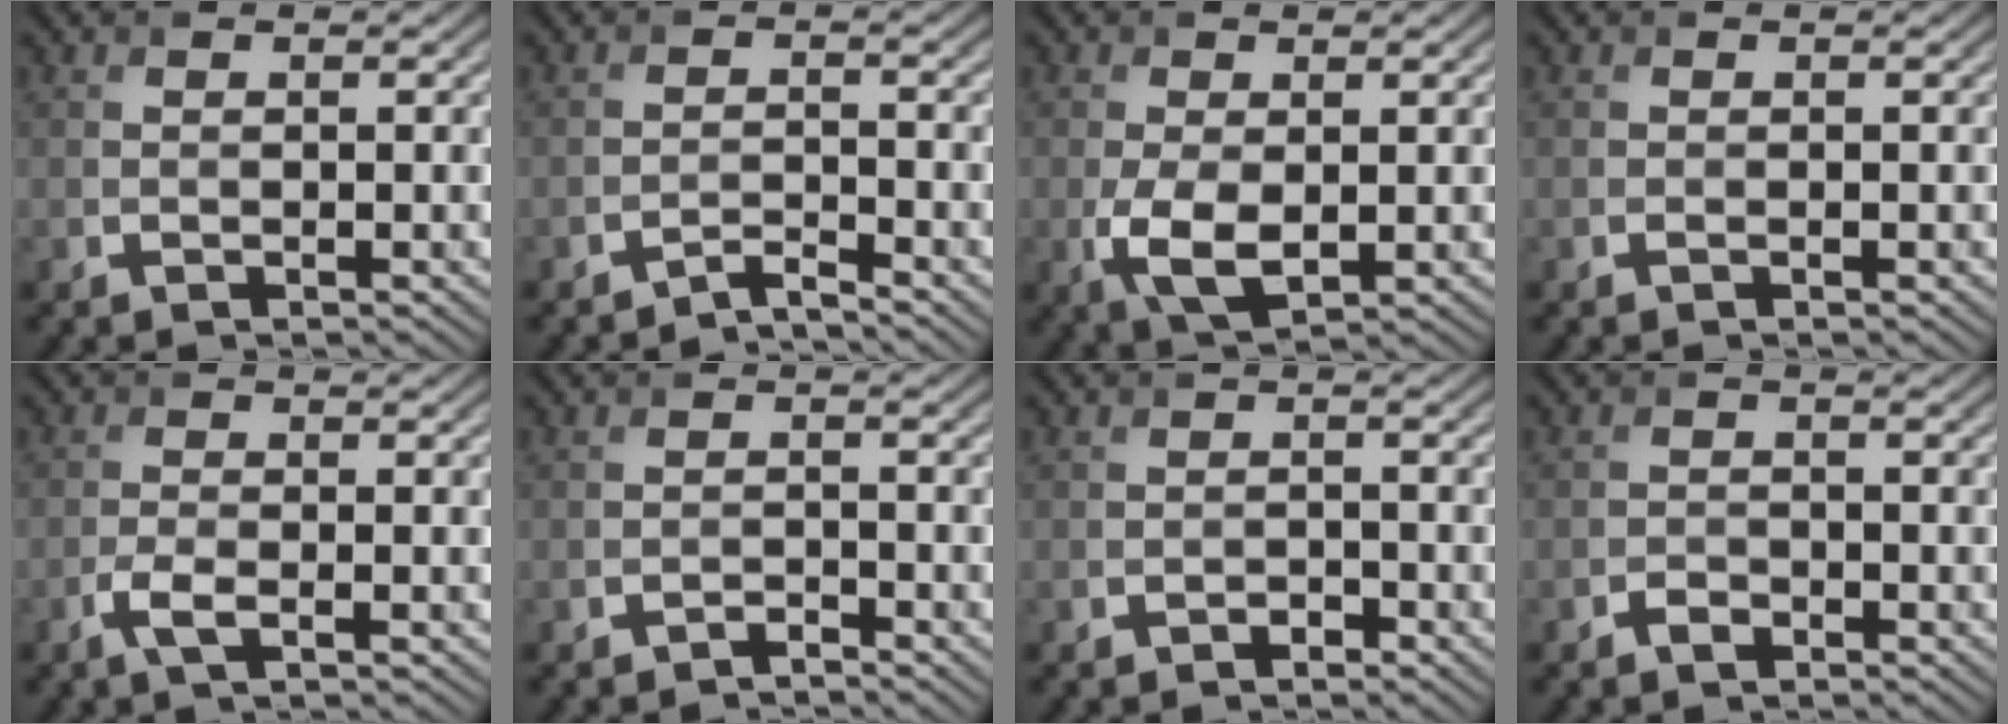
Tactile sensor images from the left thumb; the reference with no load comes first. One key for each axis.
{"total": 1.9, "fx": -1.8, "fy": 0.1, "fz": 0.6, "tx": -0.007, "ty": 0.002, "tz": -0.043}
{"total": 4.7, "fx": -0.7, "fy": 2.6, "fz": 3.9, "tx": -0.094, "ty": -0.014, "tz": -0.008}
{"total": 0.0}
{"total": 2.3, "fx": -1.2, "fy": 0.7, "fz": 1.9, "tx": -0.047, "ty": 0.000, "tz": -0.028}
{"total": 1.1, "fx": -1.1, "fy": 0.1, "fz": 0.3, "tx": -0.004, "ty": 0.001, "tz": -0.023}
{"total": 1.0, "fx": -0.8, "fy": 0.5, "fz": 0.4, "tx": -0.005, "ty": 0.000, "tz": -0.014}
{"total": 1.2, "fx": -0.9, "fy": 0.6, "fz": 0.5, "tx": -0.010, "ty": 0.000, "tz": -0.018}